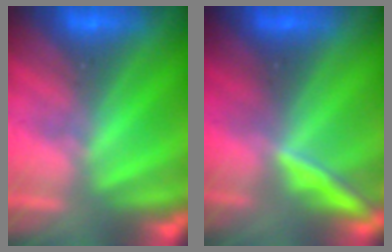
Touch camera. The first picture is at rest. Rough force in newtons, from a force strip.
{"total": 1.9}